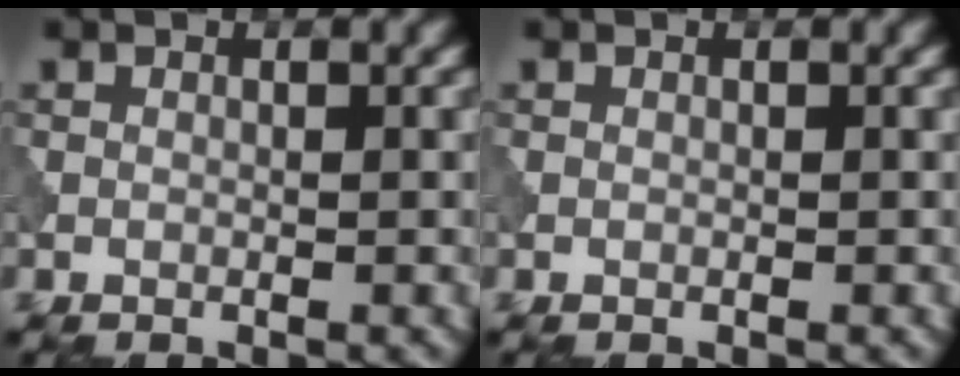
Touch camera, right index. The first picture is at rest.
{"total": 0.0}